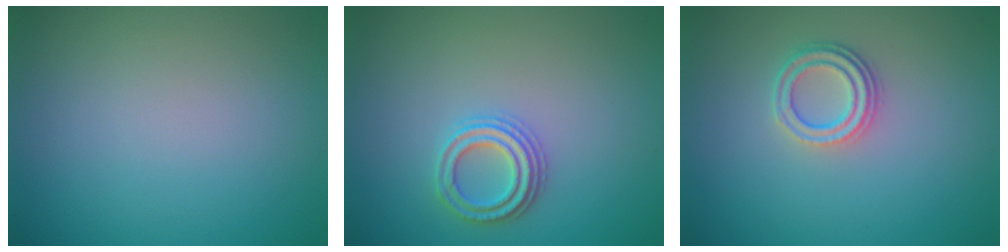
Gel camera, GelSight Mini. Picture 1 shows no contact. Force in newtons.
{"total": 2.5, "press": 2.4, "slide": 0.4}
{"total": 2.8, "press": 2.3, "slide": 1.6}